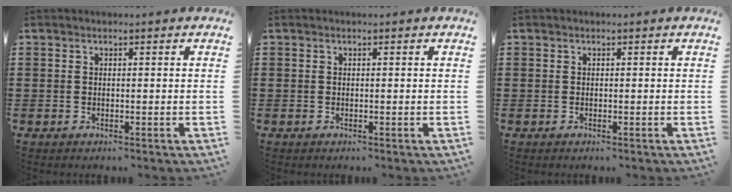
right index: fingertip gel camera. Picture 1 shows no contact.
{"total": 0.0}
{"total": 0.0}